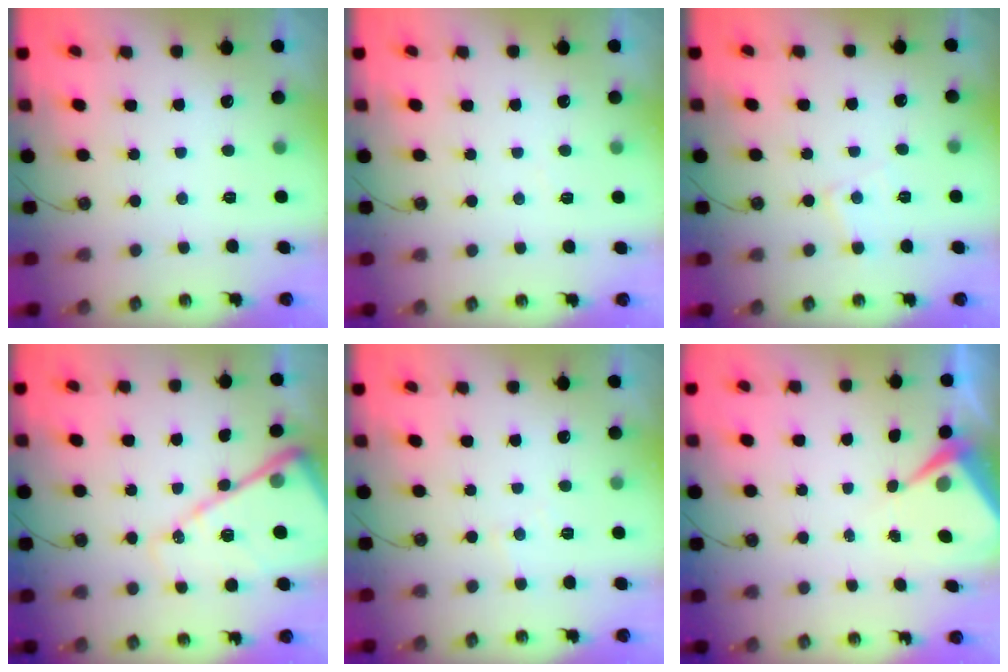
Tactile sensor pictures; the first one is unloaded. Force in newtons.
{"total": 3.5, "press": 3.5, "slide": 0.6}
{"total": 6.3, "press": 6.2, "slide": 0.8}
{"total": 17.2, "press": 17.1, "slide": 1.8}
{"total": 3.6, "press": 3.5, "slide": 0.6}
{"total": 5.4, "press": 5.3, "slide": 0.6}